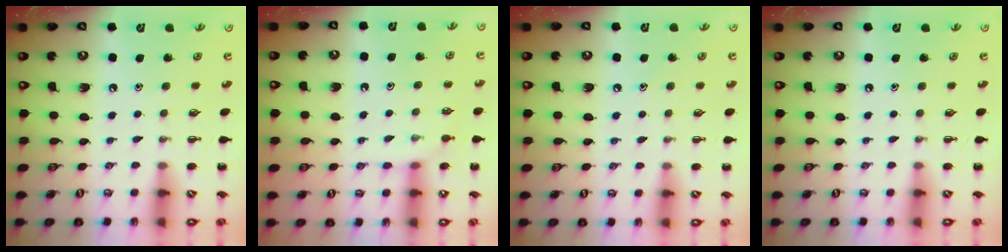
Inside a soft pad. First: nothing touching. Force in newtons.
{"total": 6.3, "press": 6.3, "slide": 0.5}
{"total": 5.5, "press": 5.3, "slide": 1.6}
{"total": 0.0}